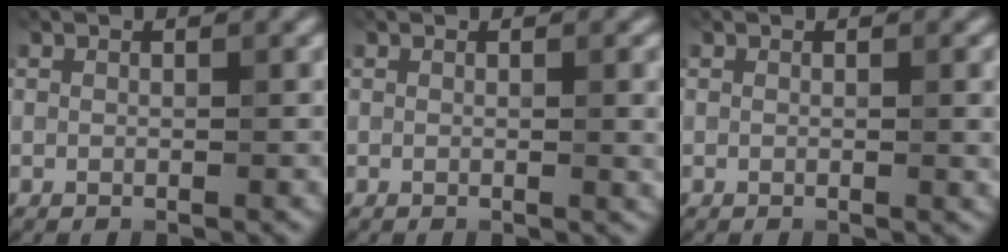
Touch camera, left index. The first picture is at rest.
{"total": 2.2, "force": [0.1, 0.6, 2.1], "torque": [-0.020, 0.000, -0.002]}
{"total": 1.6, "force": [0.1, 0.4, 1.6], "torque": [-0.016, 0.001, -0.002]}